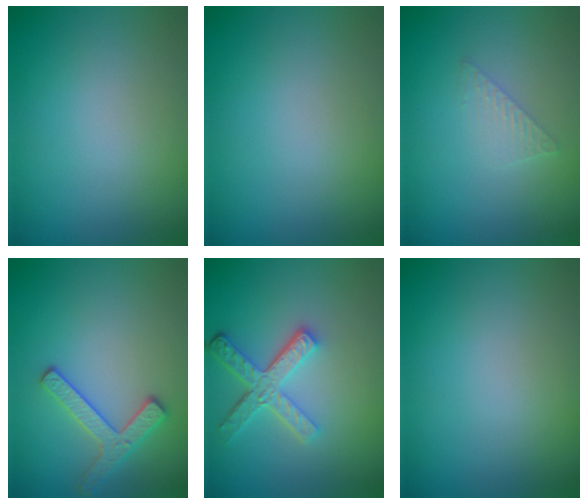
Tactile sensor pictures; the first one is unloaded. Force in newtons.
{"total": 0.0}
{"total": 1.4, "press": 1.4, "slide": 0.1}
{"total": 2.5, "press": 2.5, "slide": 0.4}
{"total": 4.2, "press": 3.2, "slide": 2.7}
{"total": 0.0}